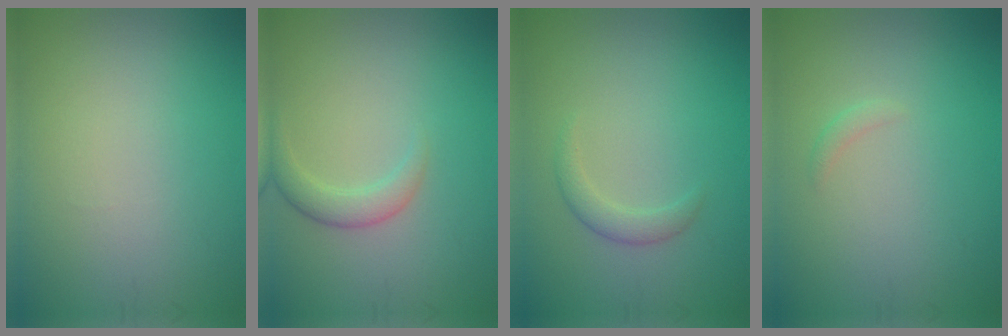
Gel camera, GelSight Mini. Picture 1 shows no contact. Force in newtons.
{"total": 2.0, "press": 2.0, "slide": 0.1}
{"total": 1.6, "press": 1.6, "slide": 0.0}
{"total": 0.6, "press": 0.6, "slide": 0.0}